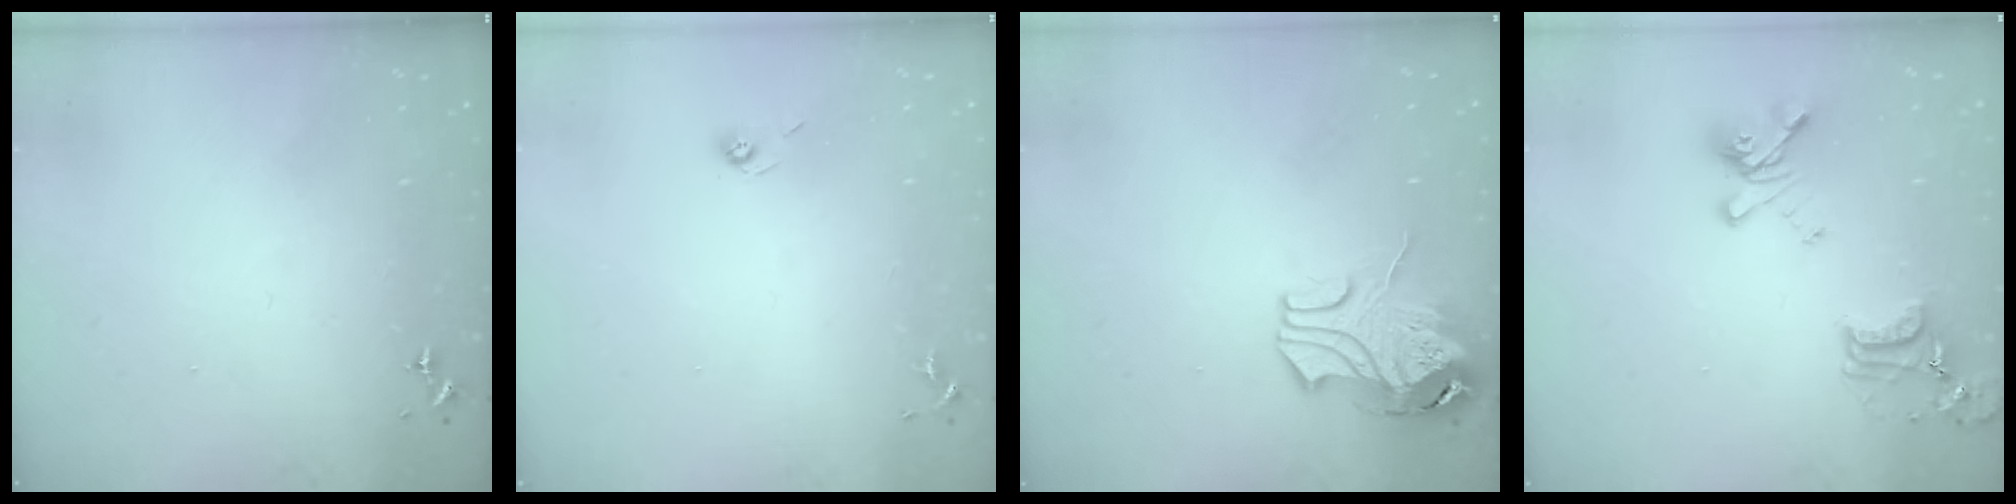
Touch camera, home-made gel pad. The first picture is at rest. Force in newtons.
{"total": 3.8, "press": 3.3, "slide": 1.8}
{"total": 10.8, "press": 10.7, "slide": 1.3}
{"total": 16.9, "press": 16.8, "slide": 1.2}